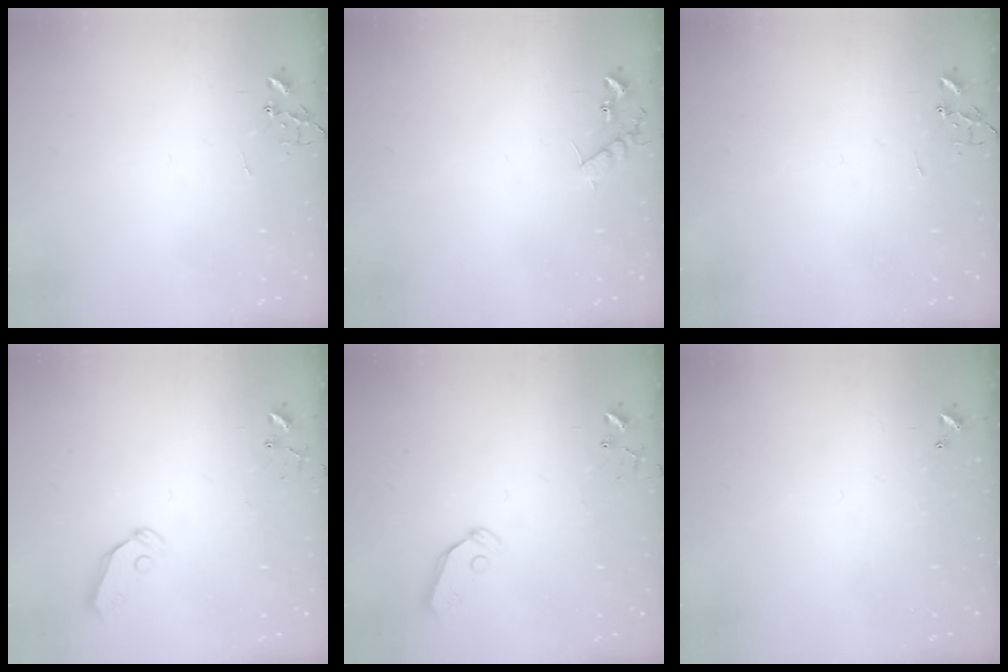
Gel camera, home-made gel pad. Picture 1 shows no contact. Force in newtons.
{"total": 7.6, "press": 7.6, "slide": 0.4}
{"total": 0.0}
{"total": 6.0, "press": 6.0, "slide": 0.5}
{"total": 6.0, "press": 6.0, "slide": 0.5}
{"total": 0.0}